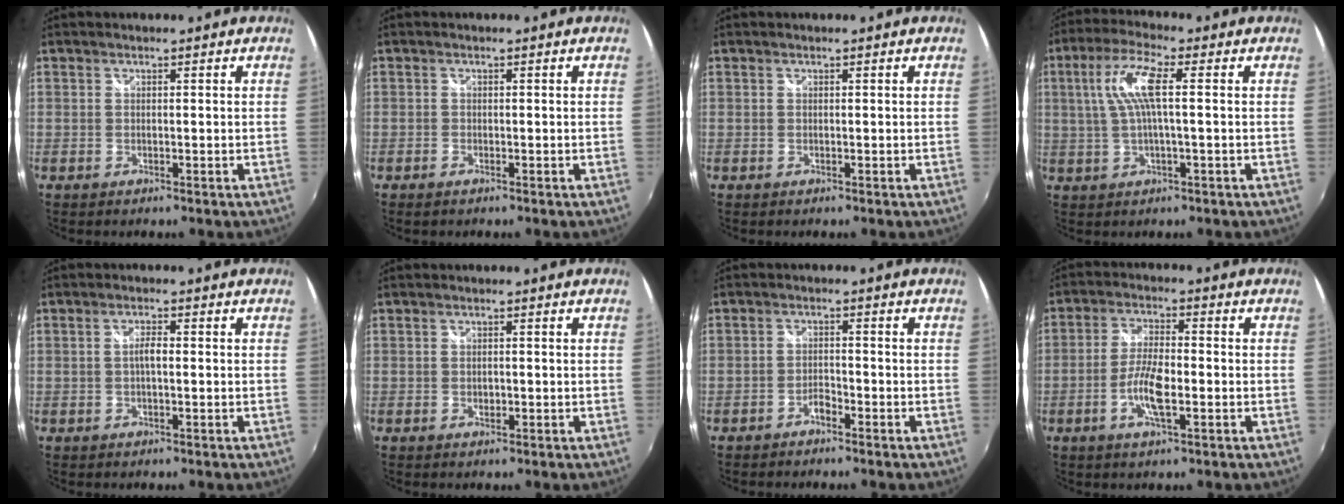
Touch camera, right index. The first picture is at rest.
{"total": 0.8, "force": [-0.7, 0.4, 0.3], "torque": [-0.006, -0.003, -0.014]}
{"total": 0.0}
{"total": 8.3, "force": [1.2, 1.4, 8.1], "torque": [-0.156, 0.008, 0.026]}
{"total": 2.1, "force": [-0.2, 0.6, 2.0], "torque": [-0.038, 0.004, -0.005]}
{"total": 1.1, "force": [-0.2, 0.7, 0.8], "torque": [-0.013, 0.002, -0.003]}
{"total": 1.9, "force": [-1.6, 0.6, 0.8], "torque": [-0.017, 0.004, -0.029]}
{"total": 7.0, "force": [-2.1, 1.9, 6.4], "torque": [-0.130, 0.003, -0.043]}